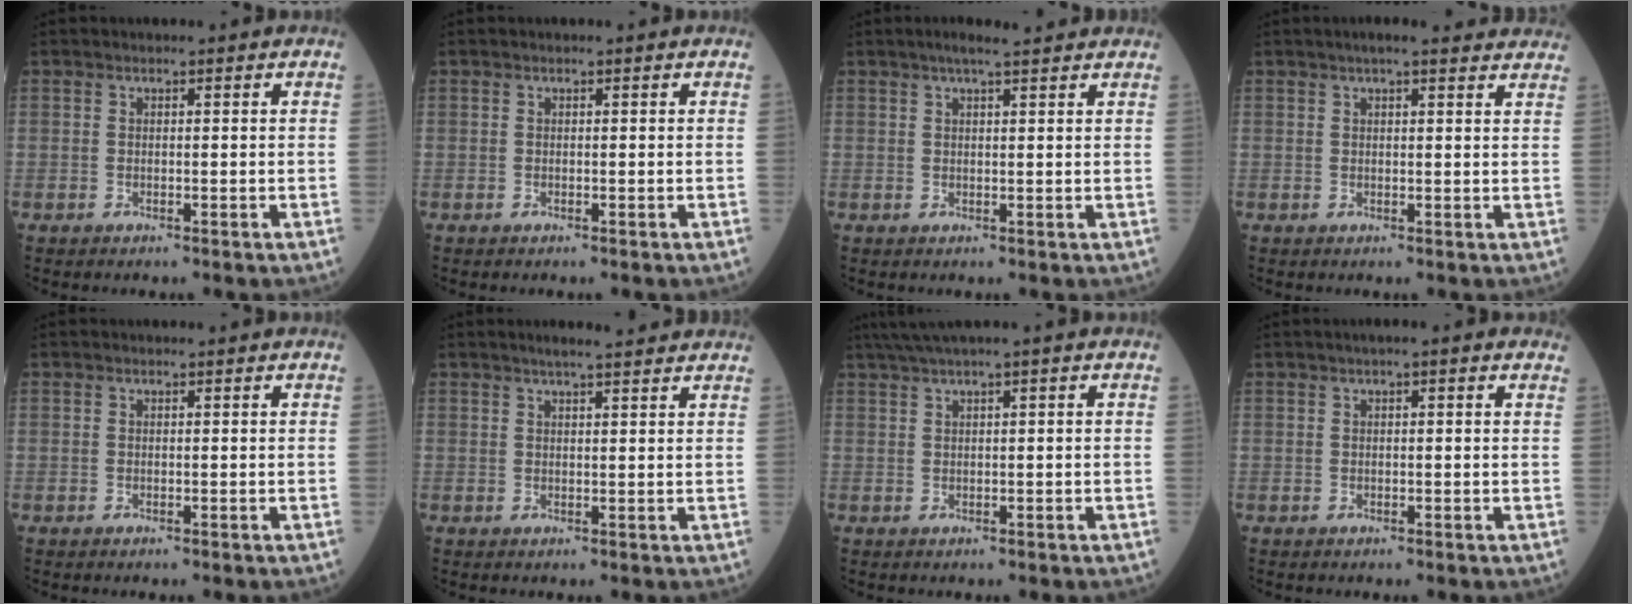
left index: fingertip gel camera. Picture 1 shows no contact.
{"total": 0.0}
{"total": 4.9, "force": [3.9, 0.3, 3.0], "torque": [-0.044, 0.025, 0.058]}
{"total": 10.3, "force": [9.0, 1.3, 4.8], "torque": [-0.054, 0.023, 0.093]}
{"total": 0.0}
{"total": 5.8, "force": [5.0, 0.4, 3.0], "torque": [-0.044, 0.022, 0.066]}
{"total": 3.1, "force": [1.8, -0.5, 2.5], "torque": [-0.055, 0.017, 0.042]}
{"total": 2.4, "force": [1.3, 0.4, 1.9], "torque": [-0.030, 0.018, 0.013]}